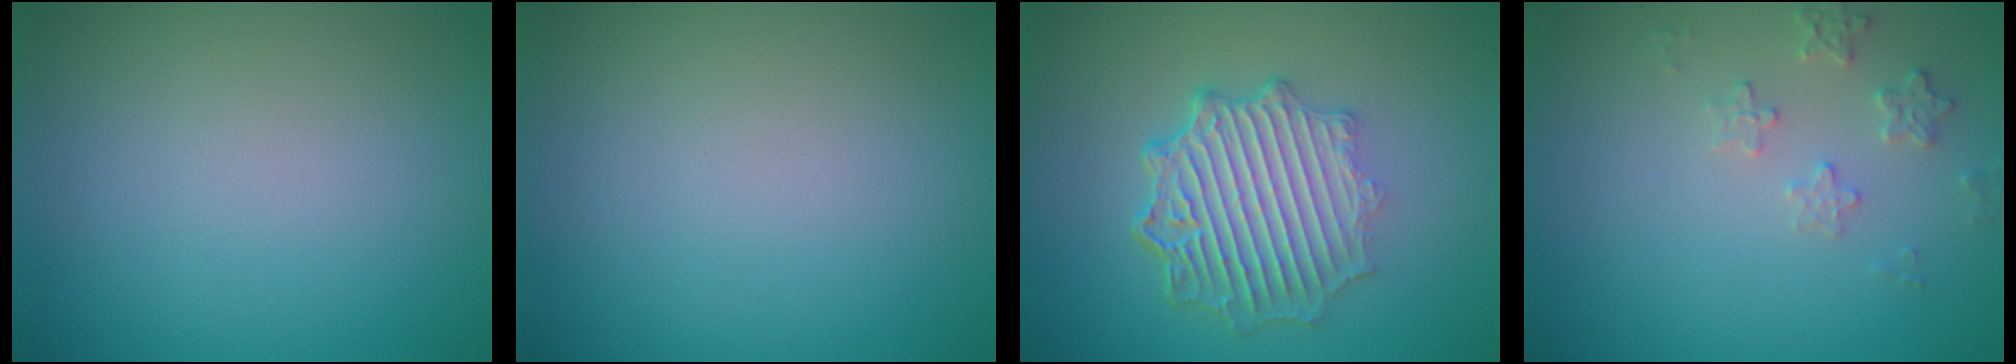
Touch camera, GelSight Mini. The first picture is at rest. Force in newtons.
{"total": 0.0}
{"total": 6.9, "press": 5.2, "slide": 4.6}
{"total": 1.9, "press": 1.8, "slide": 0.2}